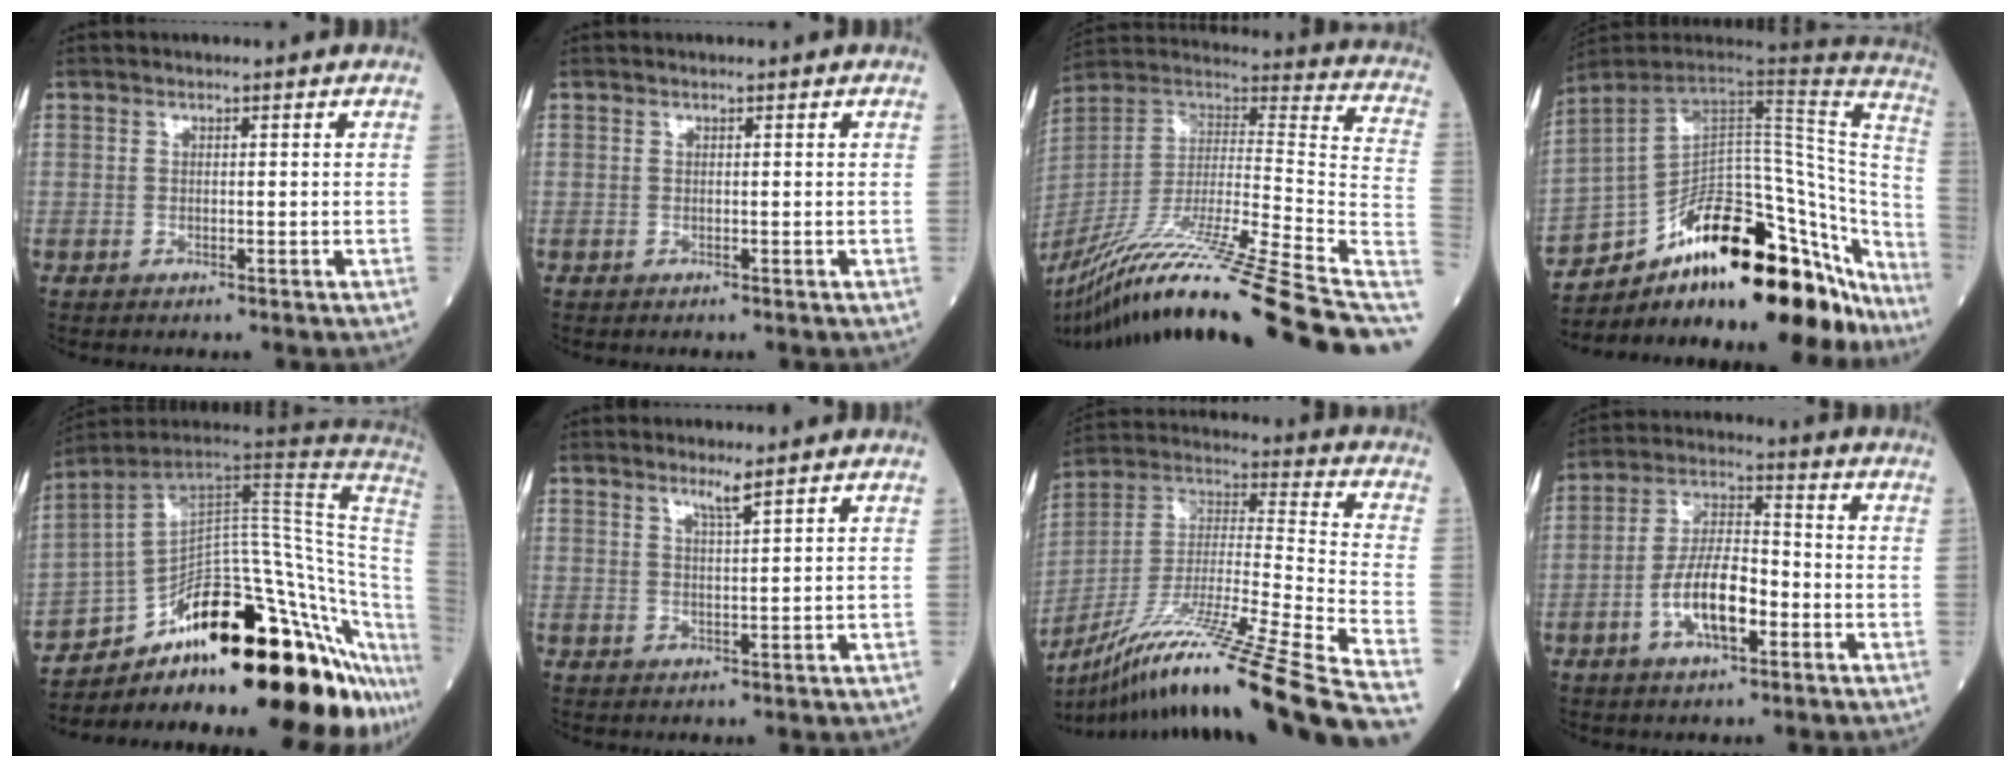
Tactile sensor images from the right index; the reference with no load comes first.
{"total": 0.0}
{"total": 35.2, "force": [-27.0, -0.7, 22.6], "torque": [-0.290, -0.049, -0.426]}
{"total": 31.5, "force": [-22.6, 11.4, 18.8], "torque": [-0.193, 0.027, -0.314]}
{"total": 29.1, "force": [-16.6, 5.7, 23.2], "torque": [-0.220, 0.041, -0.238]}
{"total": 2.1, "force": [1.6, -0.6, 1.2], "torque": [-0.023, -0.008, 0.032]}
{"total": 30.9, "force": [-23.5, -1.4, 20.0], "torque": [-0.277, -0.042, -0.397]}
{"total": 9.8, "force": [-3.5, 3.5, 8.5], "torque": [-0.171, 0.012, -0.065]}